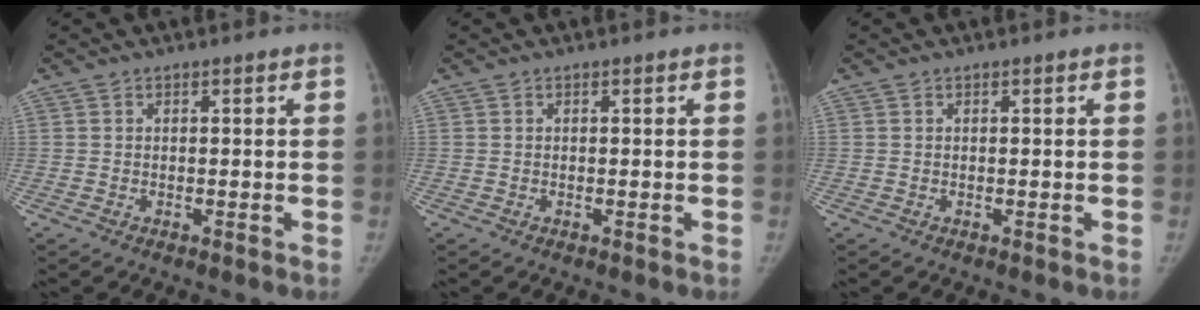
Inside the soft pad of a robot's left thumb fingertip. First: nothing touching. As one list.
[{"total": 0.0}, {"total": 0.0}]